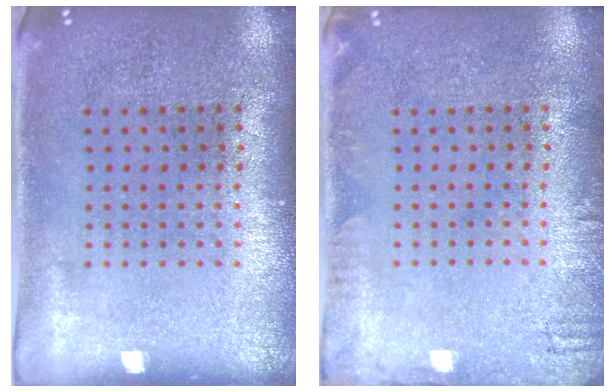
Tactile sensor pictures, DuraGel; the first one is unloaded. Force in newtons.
{"total": 1.5, "press": 1.5, "slide": 0.2}